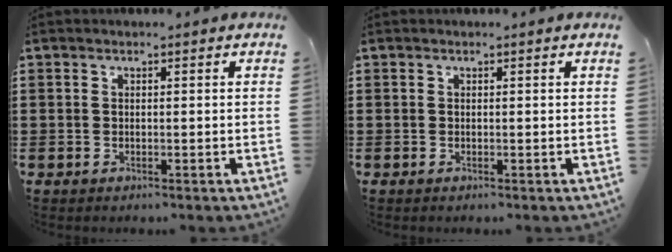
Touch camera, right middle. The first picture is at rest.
{"total": 0.0}